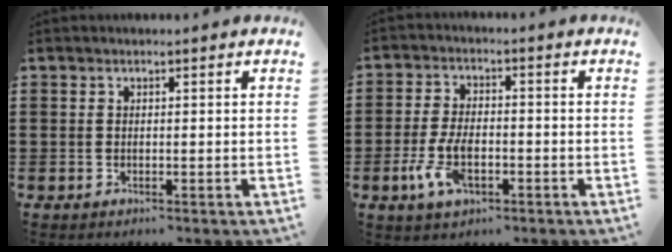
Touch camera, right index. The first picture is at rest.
{"total": 6.5, "force": [-2.3, 3.2, 5.2], "torque": [-0.121, -0.001, -0.048]}